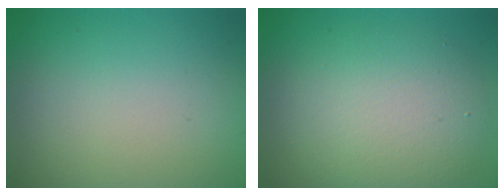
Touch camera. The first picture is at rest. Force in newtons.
{"total": 6.1, "press": 6.1, "slide": 0.1}